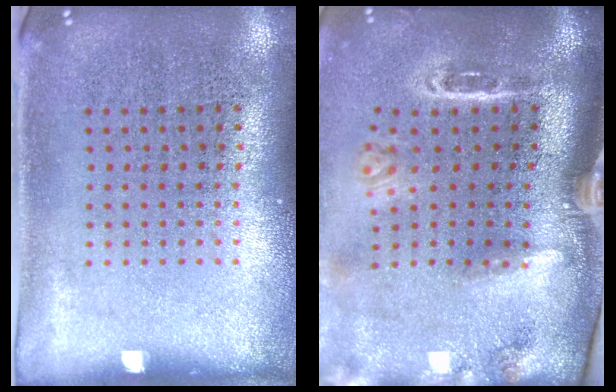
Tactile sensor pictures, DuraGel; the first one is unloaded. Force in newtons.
{"total": 3.1, "press": 2.1, "slide": 2.3}